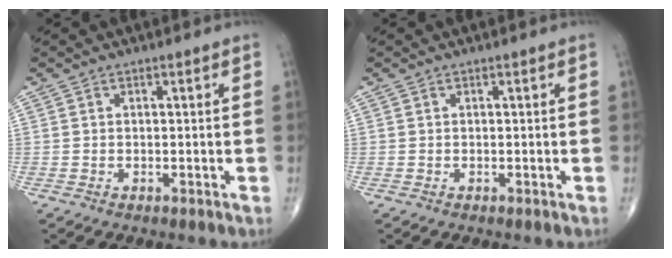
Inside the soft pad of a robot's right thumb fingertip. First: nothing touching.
{"total": 0.0}